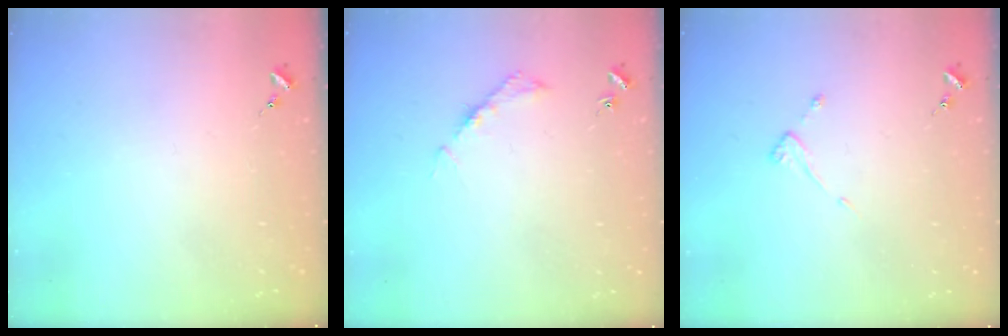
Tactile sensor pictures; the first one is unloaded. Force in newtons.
{"total": 4.2, "press": 4.1, "slide": 0.6}
{"total": 3.6, "press": 3.6, "slide": 0.3}